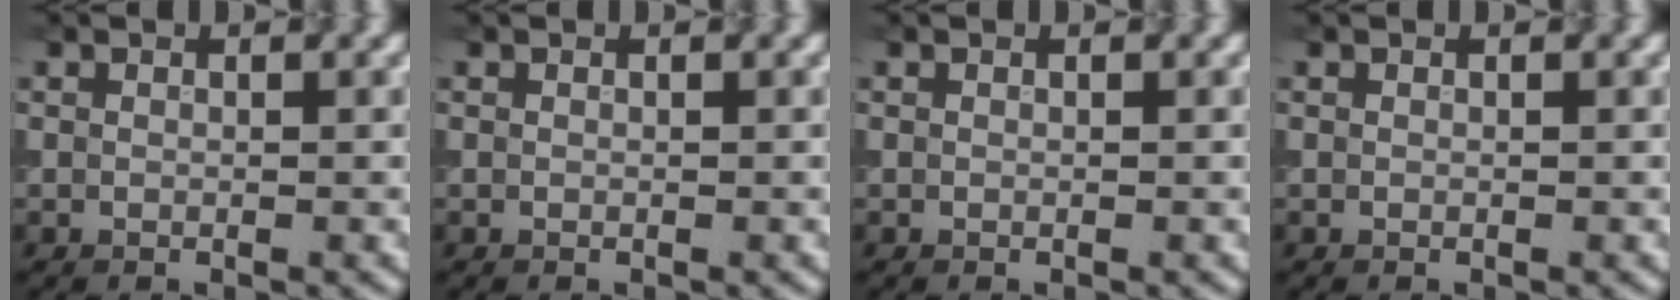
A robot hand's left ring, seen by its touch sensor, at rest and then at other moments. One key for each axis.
{"total": 0.0}
{"total": 0.0}
{"total": 0.0}